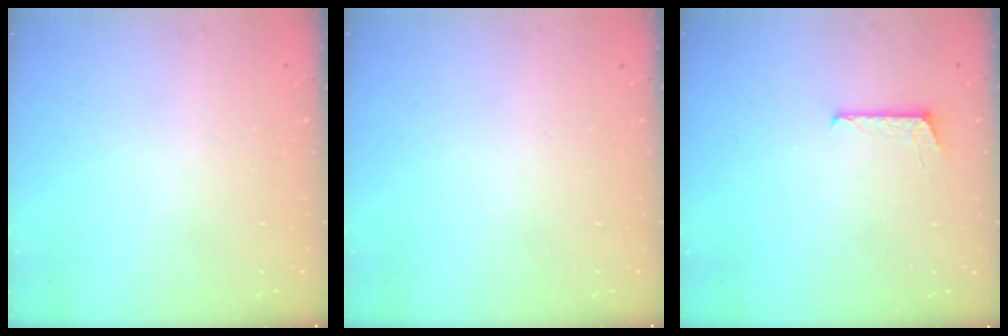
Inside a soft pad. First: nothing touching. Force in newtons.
{"total": 0.0}
{"total": 5.1, "press": 5.1, "slide": 0.5}